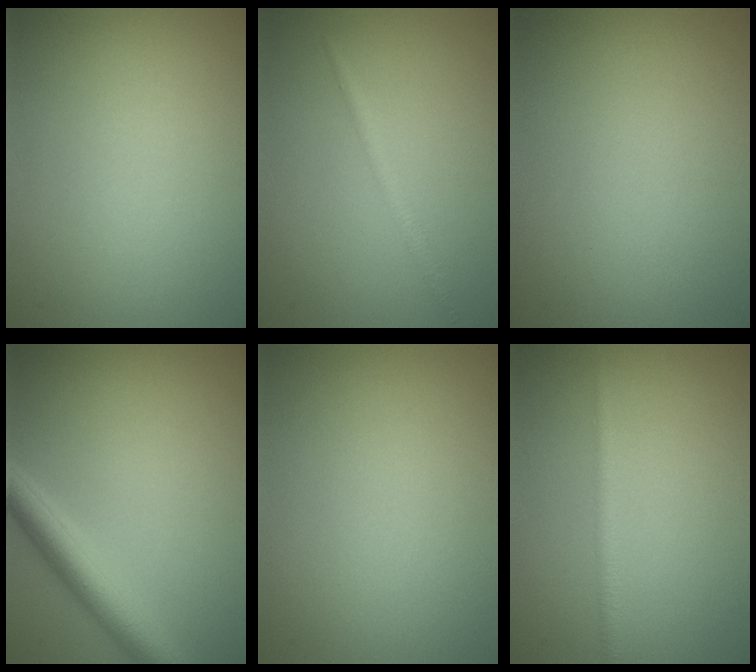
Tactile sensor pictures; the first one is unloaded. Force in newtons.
{"total": 1.4, "press": 1.4, "slide": 0.1}
{"total": 0.0}
{"total": 4.5, "press": 4.5, "slide": 0.1}
{"total": 0.0}
{"total": 1.3, "press": 1.3, "slide": 0.1}